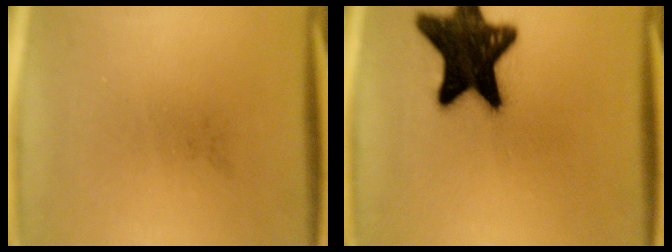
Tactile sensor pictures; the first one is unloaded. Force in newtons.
{"total": 19.5}